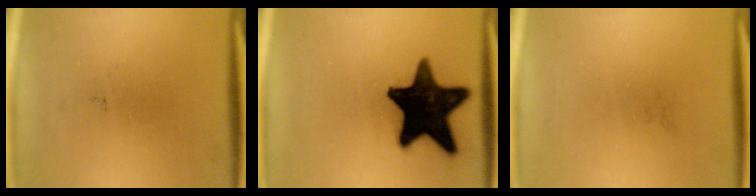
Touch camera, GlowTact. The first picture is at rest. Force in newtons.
{"total": 19.7}
{"total": 0.0}